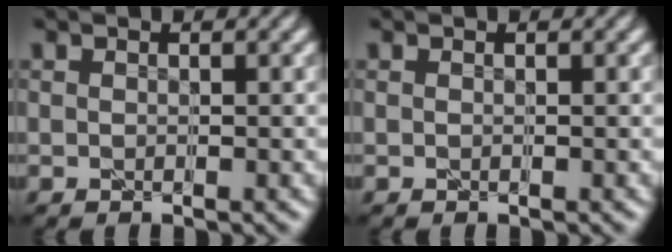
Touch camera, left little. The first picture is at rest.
{"total": 0.0}